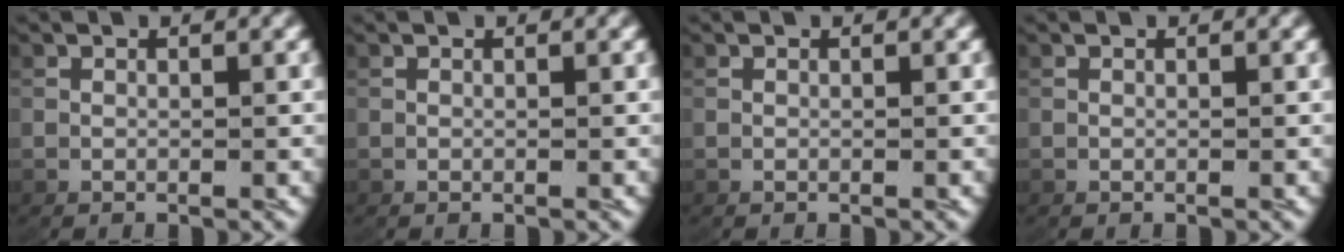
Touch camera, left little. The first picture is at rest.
{"total": 0.0}
{"total": 0.0}
{"total": 0.0}